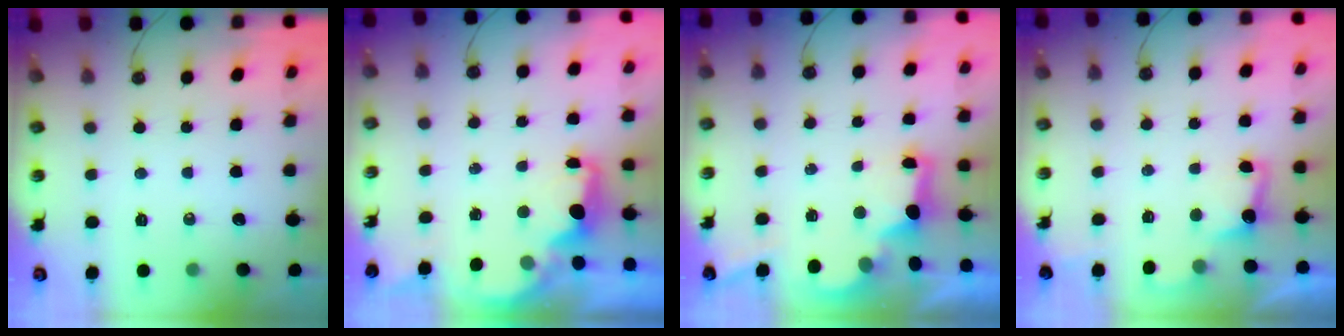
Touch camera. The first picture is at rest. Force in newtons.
{"total": 2.2, "press": 2.1, "slide": 0.8}
{"total": 2.7, "press": 2.6, "slide": 0.7}
{"total": 2.0, "press": 1.7, "slide": 0.9}